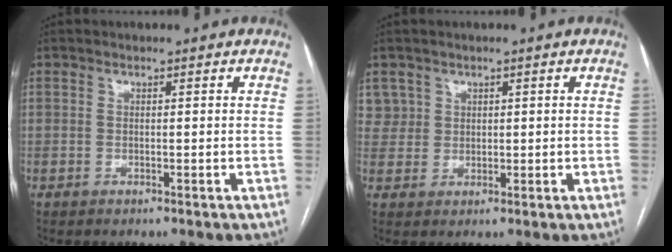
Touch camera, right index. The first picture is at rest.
{"total": 3.2, "force": [1.6, 2.8, -0.3], "torque": [0.020, 0.009, 0.027]}